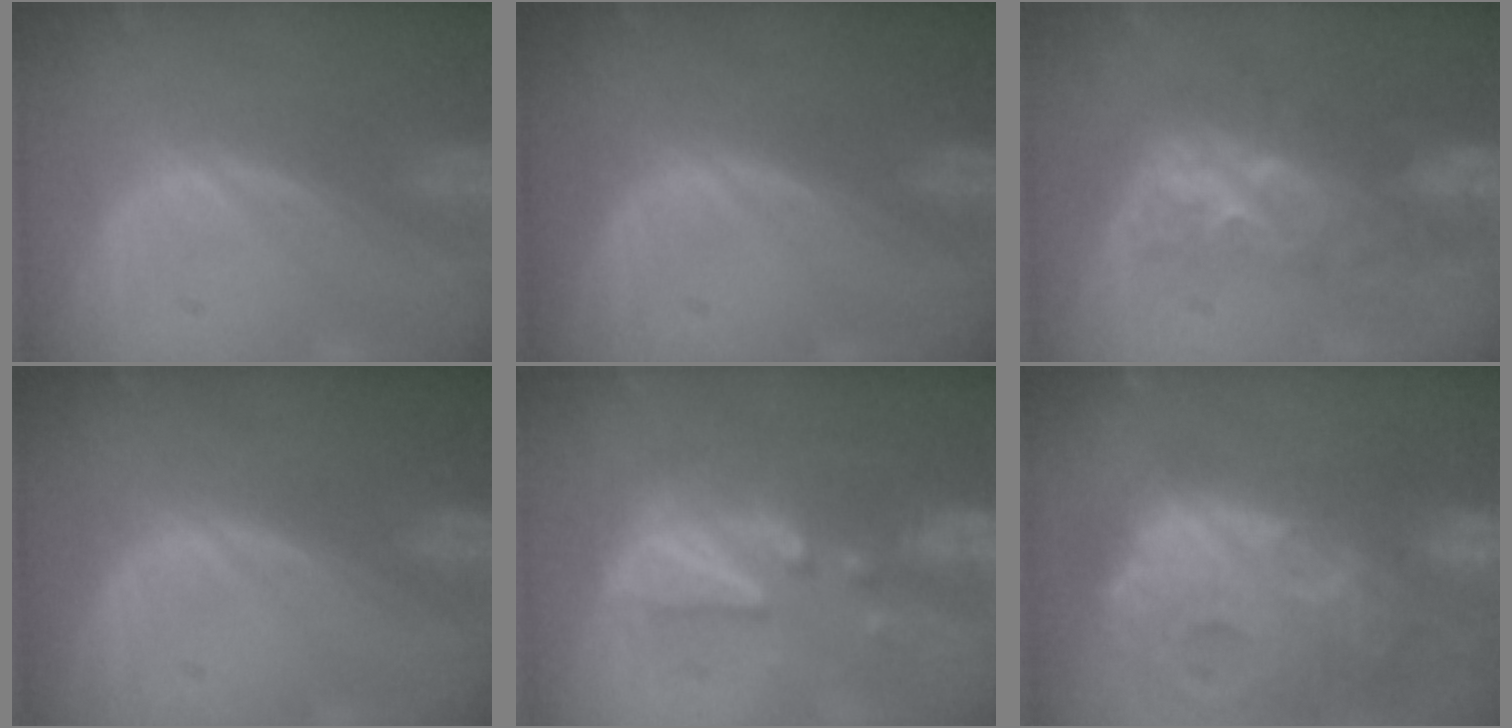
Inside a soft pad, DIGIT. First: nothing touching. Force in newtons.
{"total": 0.0}
{"total": 8.0, "press": 7.8, "slide": 2.1}
{"total": 0.0}
{"total": 8.0, "press": 7.9, "slide": 1.5}
{"total": 14.7, "press": 12.6, "slide": 7.6}